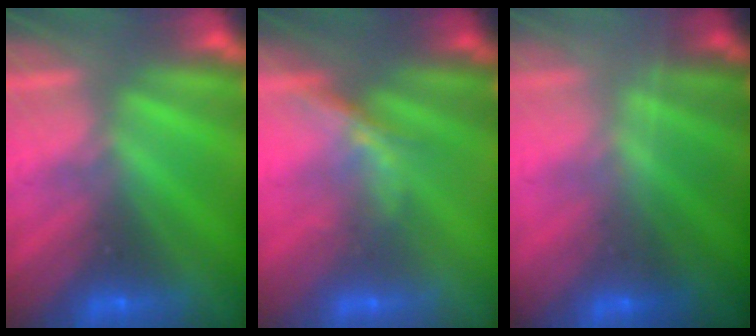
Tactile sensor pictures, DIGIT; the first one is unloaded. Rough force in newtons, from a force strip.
{"total": 2.0}
{"total": 1.8}